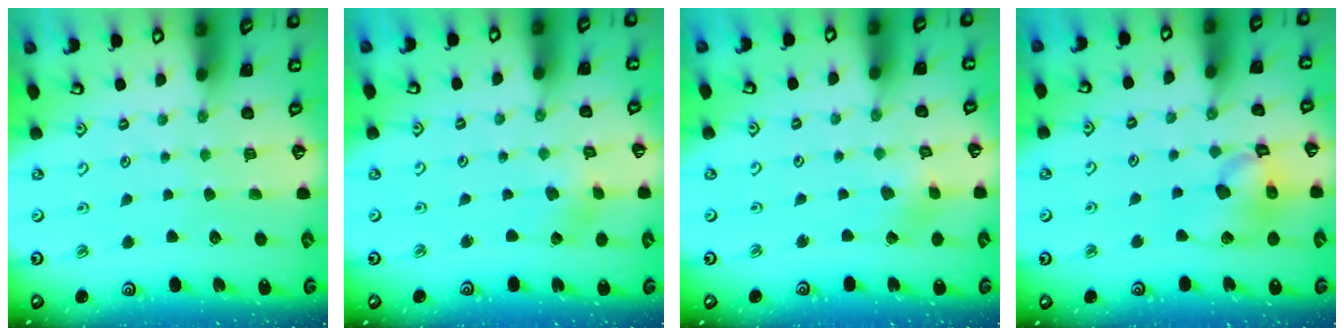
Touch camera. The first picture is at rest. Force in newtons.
{"total": 2.2, "press": 2.2, "slide": 0.3}
{"total": 2.2, "press": 2.2, "slide": 0.2}
{"total": 15.3, "press": 15.1, "slide": 2.1}